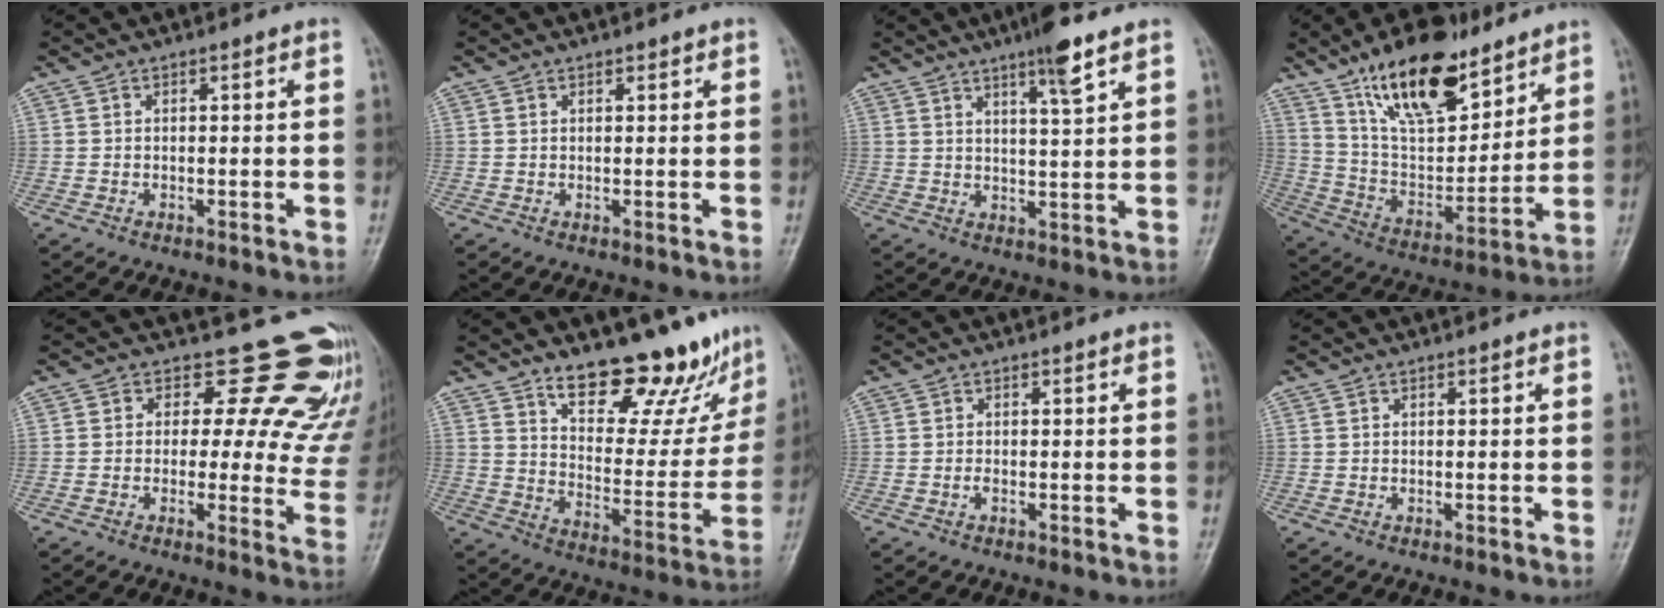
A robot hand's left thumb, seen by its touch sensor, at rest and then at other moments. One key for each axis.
{"total": 0.8, "fx": 0.6, "fy": 0.4, "fz": 0.3, "tx": 0.000, "ty": -0.003, "tz": 0.006}
{"total": 6.8, "fx": 4.4, "fy": 0.6, "fz": 5.2, "tx": -0.084, "ty": -0.024, "tz": 0.072}
{"total": 20.6, "fx": 13.6, "fy": 8.8, "fz": 12.7, "tx": -0.164, "ty": -0.070, "tz": 0.246}
{"total": 17.3, "fx": 14.6, "fy": 7.5, "fz": 5.2, "tx": 0.002, "ty": -0.098, "tz": 0.138}
{"total": 18.0, "fx": 14.4, "fy": 6.6, "fz": 8.4, "tx": -0.063, "ty": -0.111, "tz": 0.212}
{"total": 0.6, "fx": -0.2, "fy": 0.3, "fz": 0.5, "tx": -0.006, "ty": 0.000, "tz": -0.005}
{"total": 0.0}